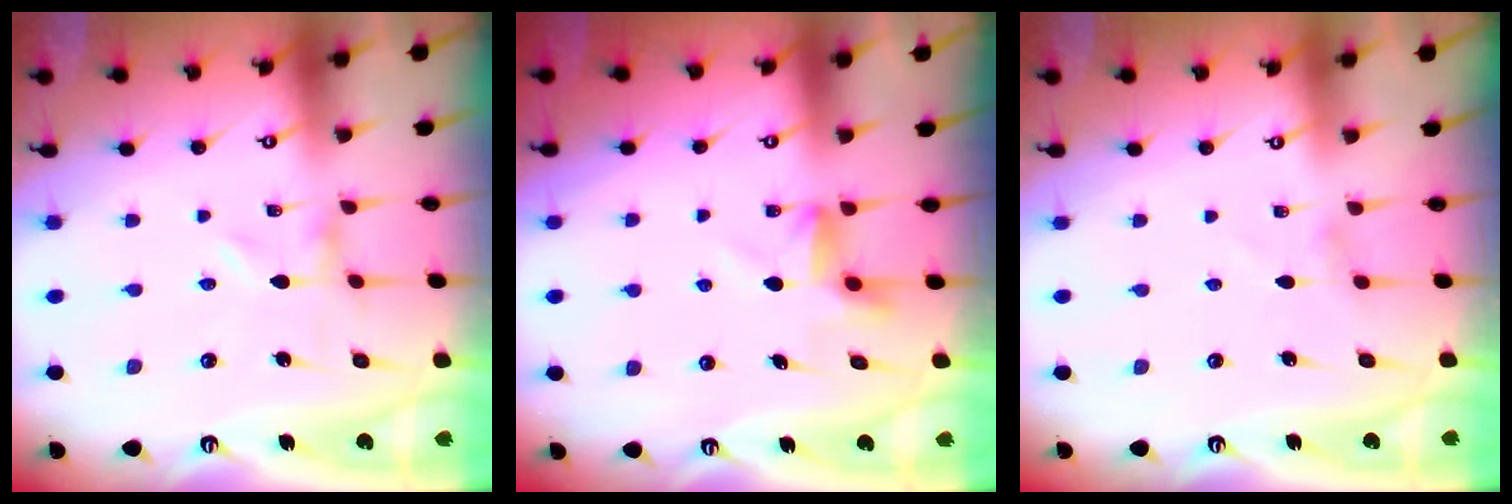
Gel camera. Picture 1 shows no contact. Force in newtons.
{"total": 4.9, "press": 4.7, "slide": 1.5}
{"total": 1.2, "press": 1.1, "slide": 0.3}